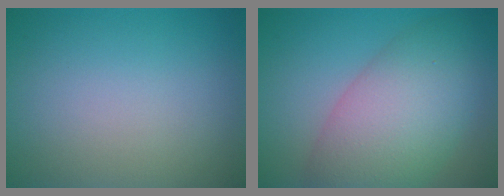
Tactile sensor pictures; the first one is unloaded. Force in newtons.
{"total": 9.0, "press": 9.0, "slide": 0.3}